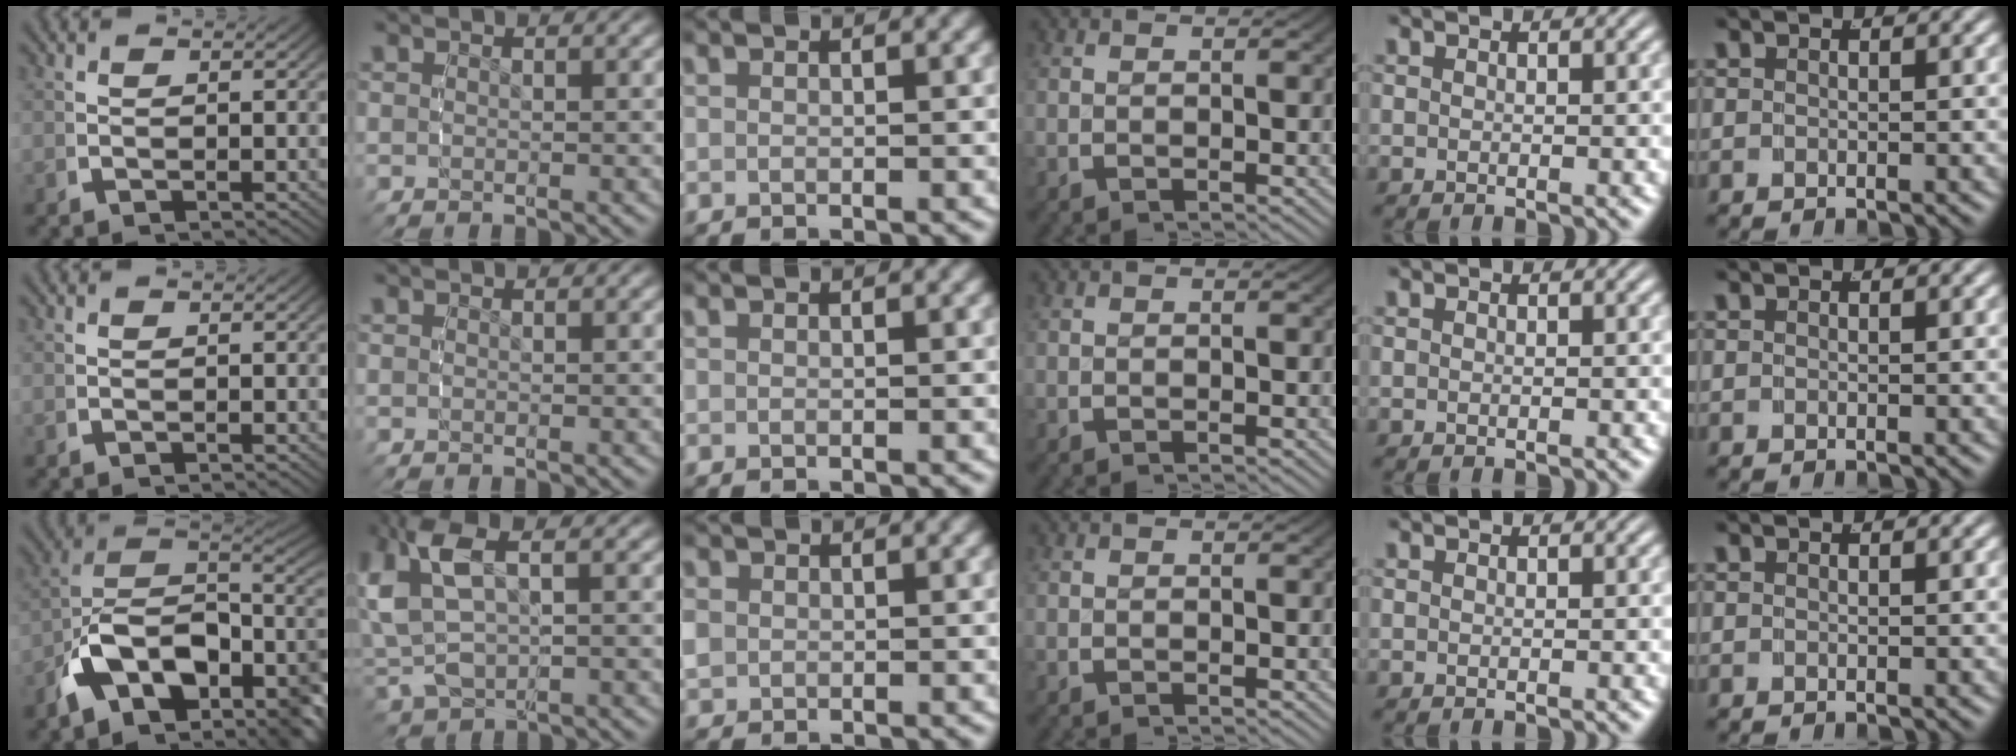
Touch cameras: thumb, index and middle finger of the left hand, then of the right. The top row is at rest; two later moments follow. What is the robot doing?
{"motion": "grasp_and_lifting", "object": "ethernet cable"}